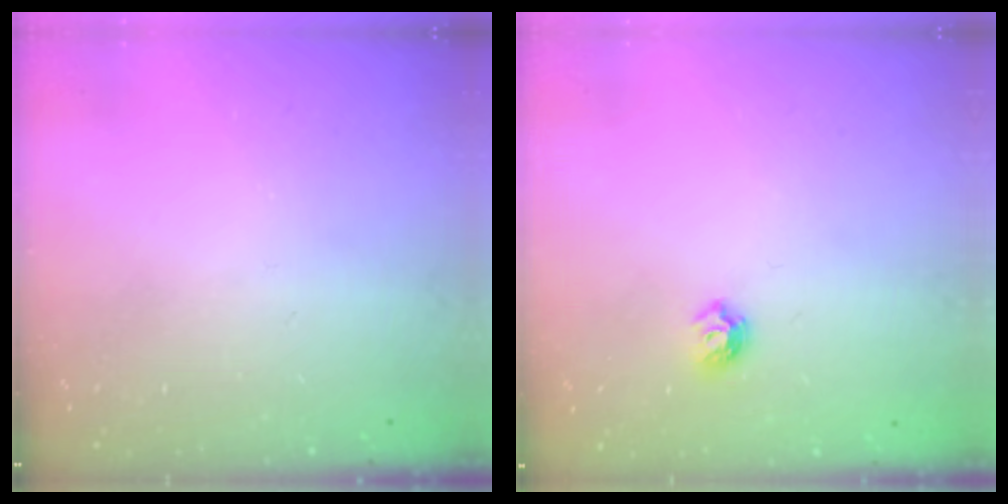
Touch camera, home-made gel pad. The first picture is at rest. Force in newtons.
{"total": 5.5, "press": 5.5, "slide": 0.8}